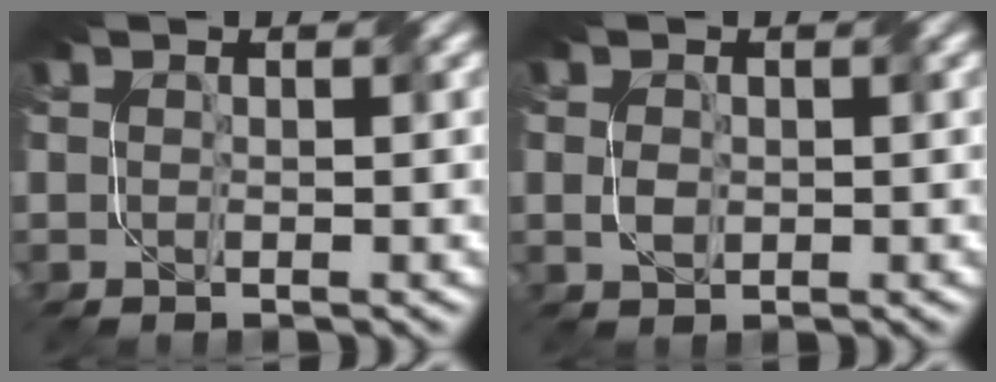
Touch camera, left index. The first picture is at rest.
{"total": 1.0, "force": [-0.5, 0.6, 0.7], "torque": [-0.021, 0.002, -0.009]}